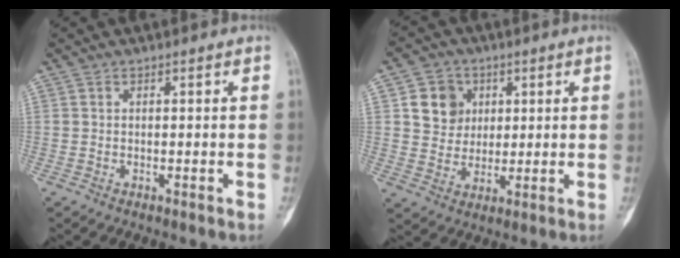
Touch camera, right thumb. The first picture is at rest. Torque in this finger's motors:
{"motor_torque": [-0.34, 0.42, 0.19, 0.17, 0.02]}